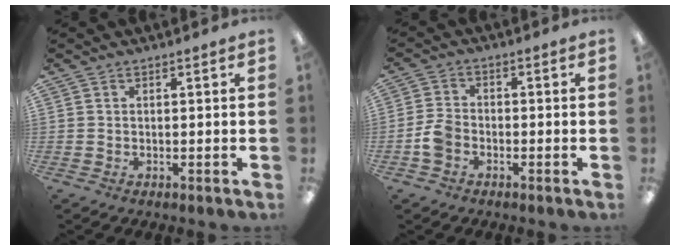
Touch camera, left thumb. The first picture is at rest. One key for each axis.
{"total": 4.9, "fx": -2.0, "fy": 3.4, "fz": 2.9, "tx": -0.052, "ty": 0.013, "tz": -0.035}